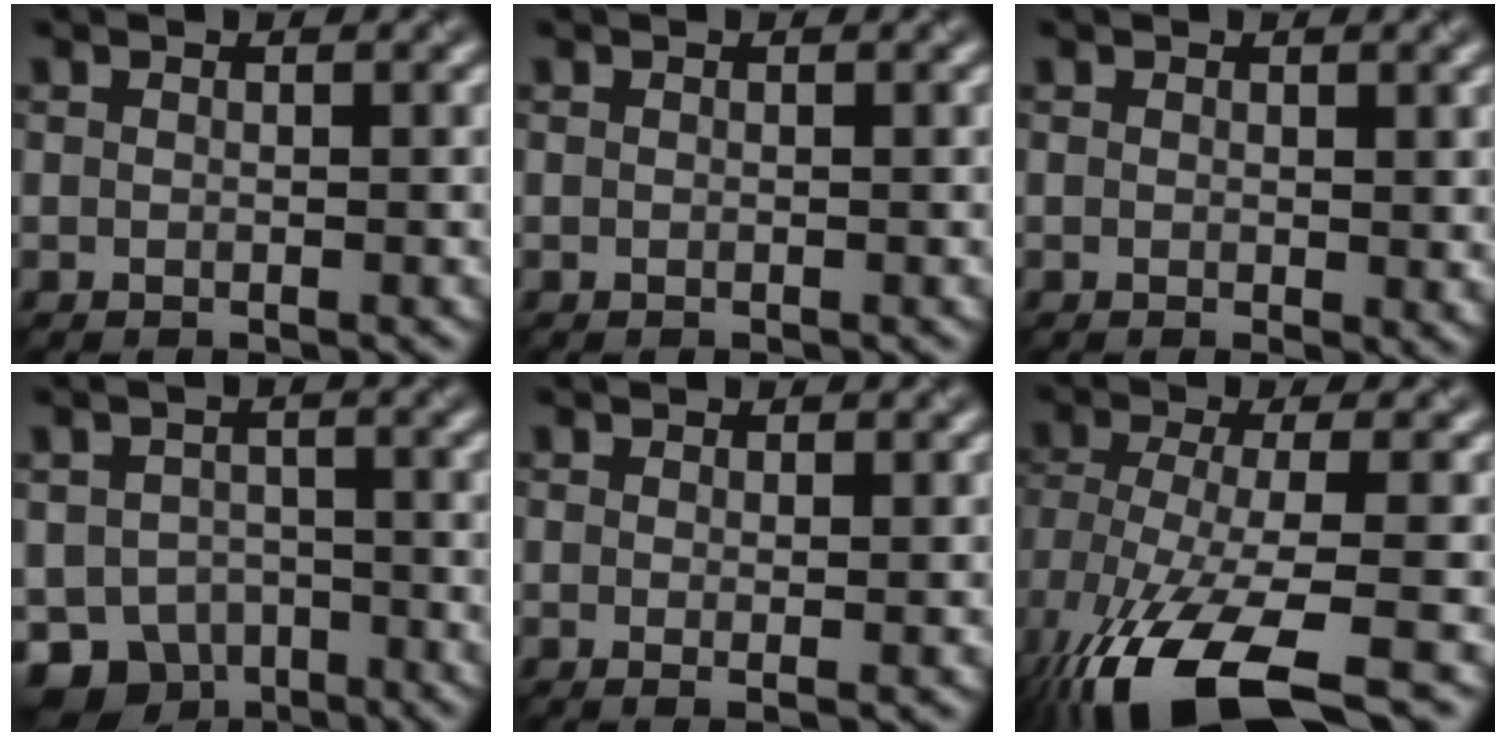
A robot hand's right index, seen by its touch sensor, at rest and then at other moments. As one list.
[{"total": 0.0}, {"total": 1.3, "force": [0.4, 0.3, 1.2], "torque": [-0.011, -0.007, 0.007]}, {"total": 6.3, "force": [-4.0, 4.5, 1.9], "torque": [-0.016, -0.013, -0.060]}, {"total": 1.3, "force": [0.1, 0.2, 1.3], "torque": [-0.020, -0.006, 0.000]}, {"total": 10.8, "force": [-6.6, 3.4, 7.9], "torque": [-0.161, -0.018, -0.114]}]